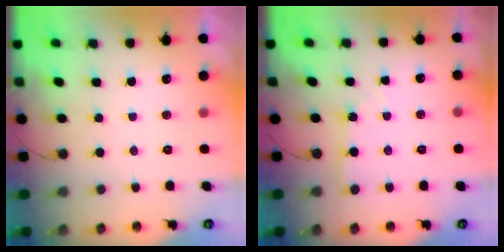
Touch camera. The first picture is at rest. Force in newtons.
{"total": 3.2, "press": 3.2, "slide": 0.5}